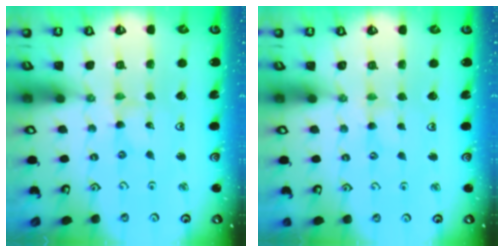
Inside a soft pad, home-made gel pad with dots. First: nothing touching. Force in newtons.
{"total": 1.4, "press": 1.3, "slide": 0.4}